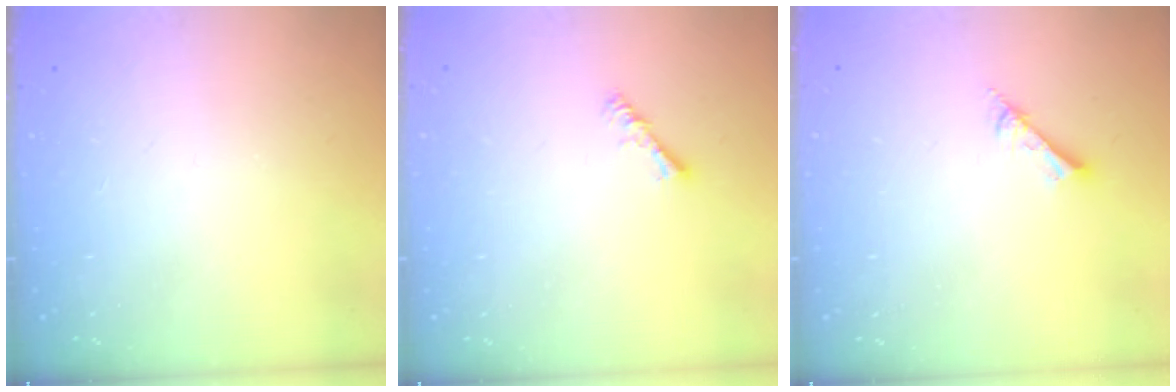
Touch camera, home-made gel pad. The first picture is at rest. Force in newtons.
{"total": 2.4, "press": 2.4, "slide": 0.3}
{"total": 2.6, "press": 2.6, "slide": 0.1}